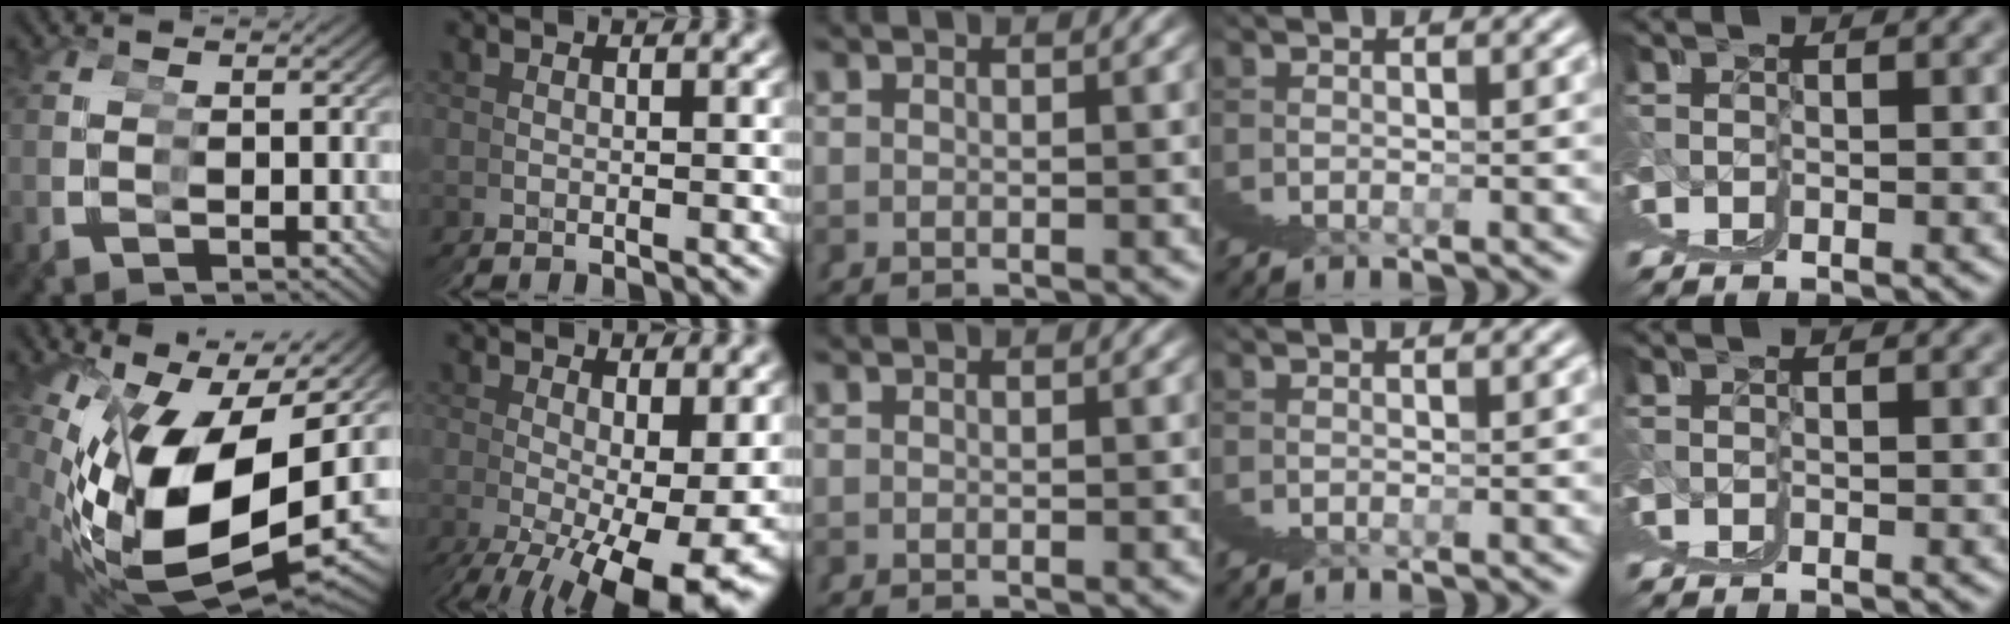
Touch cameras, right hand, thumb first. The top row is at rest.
{"thumb": {"total": 20.3, "force": [-0.1, 13.0, 15.6], "torque": [-0.332, -0.069, 0.034]}, "index": {"total": 9.7, "force": [-3.4, 3.7, 8.3], "torque": [-0.129, -0.042, -0.025]}}